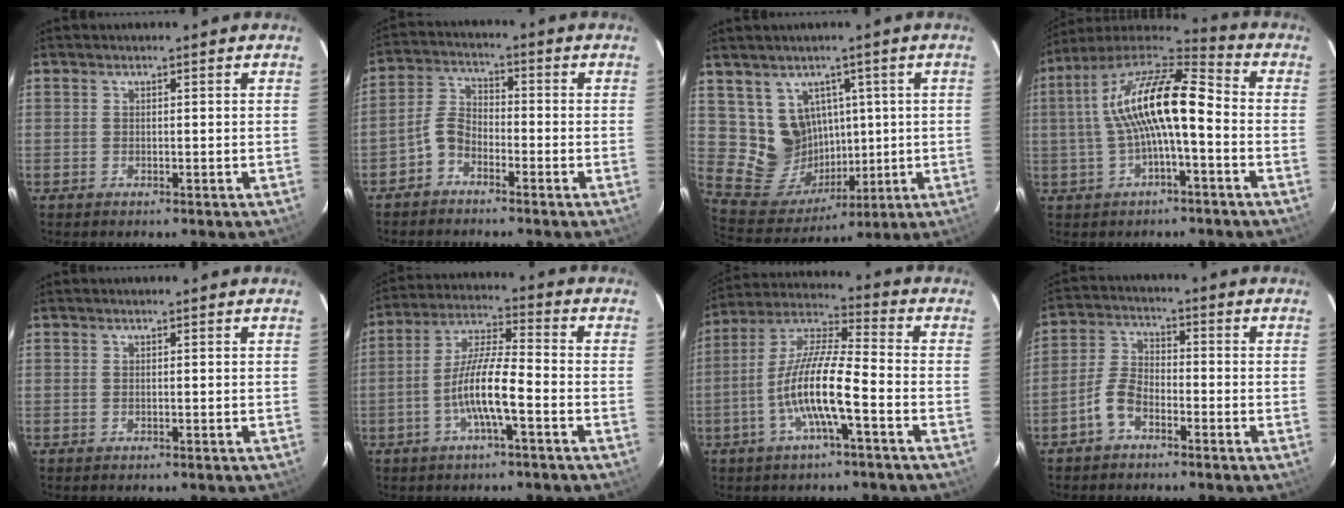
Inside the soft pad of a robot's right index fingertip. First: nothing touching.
{"total": 4.9, "force": [-3.4, 2.7, 2.3], "torque": [-0.054, 0.018, -0.072]}
{"total": 11.6, "force": [3.7, 10.5, 3.5], "torque": [-0.081, 0.005, 0.098]}
{"total": 15.2, "force": [-1.0, 4.1, 14.6], "torque": [-0.268, 0.023, -0.023]}
{"total": 0.0}
{"total": 9.6, "force": [-3.6, 1.1, 8.8], "torque": [-0.181, 0.007, -0.071]}
{"total": 12.1, "force": [-4.3, 1.5, 11.2], "torque": [-0.229, 0.005, -0.087]}
{"total": 5.6, "force": [-3.5, 2.9, 3.4], "torque": [-0.080, 0.016, -0.072]}